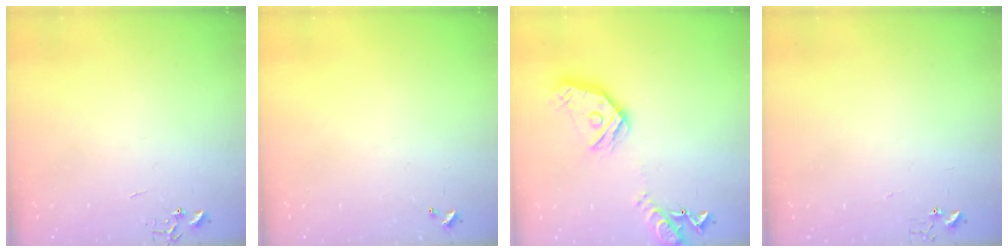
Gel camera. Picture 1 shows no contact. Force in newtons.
{"total": 0.0}
{"total": 17.4, "press": 17.3, "slide": 2.0}
{"total": 3.6, "press": 3.6, "slide": 0.3}